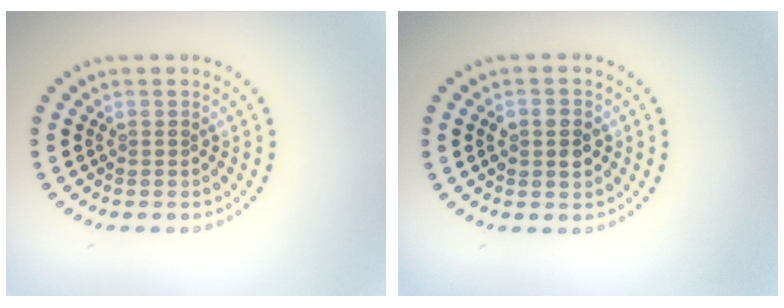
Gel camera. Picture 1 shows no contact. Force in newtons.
{"total": 2.8, "press": 2.8, "slide": 0.1}